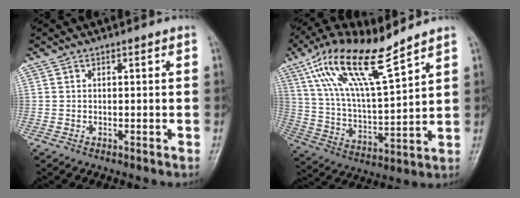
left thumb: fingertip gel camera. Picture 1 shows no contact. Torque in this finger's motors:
{"motor_torque": [0.22, 0.38, 1.50, -1.27, 0.55]}